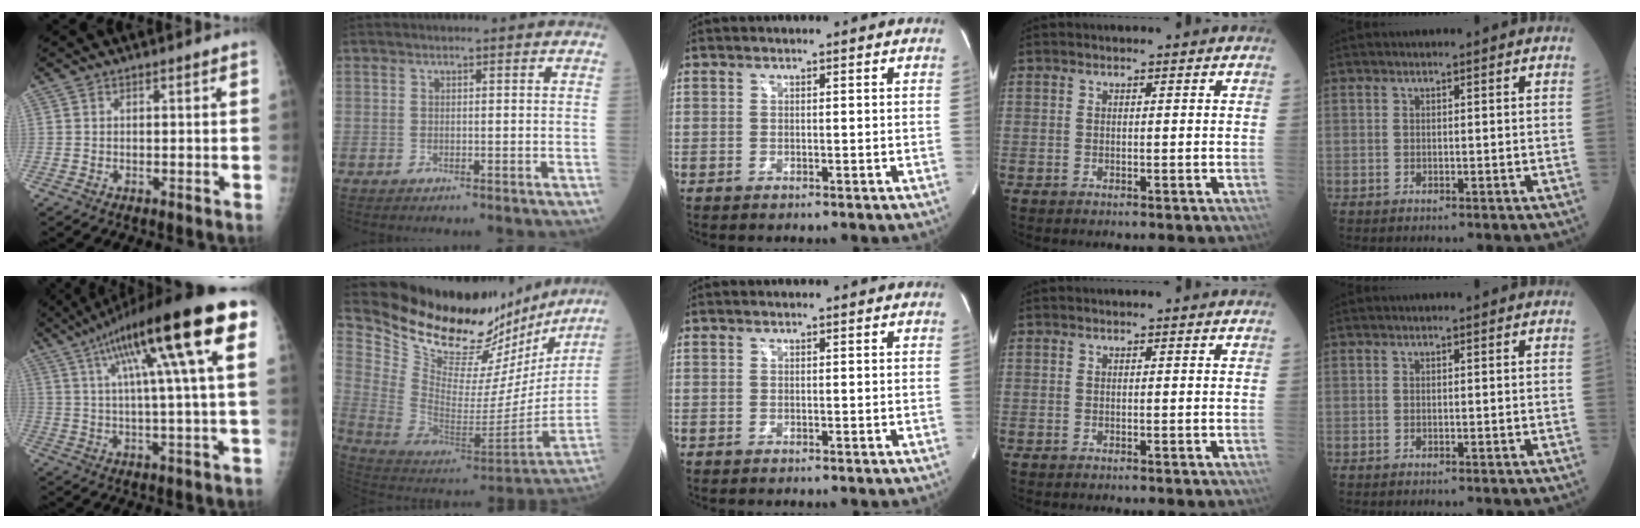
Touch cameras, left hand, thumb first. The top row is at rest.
{"thumb": {"total": 21.5, "force": [8.5, 2.6, 19.6], "torque": [-0.311, 0.019, 0.124]}, "index": {"total": 26.9, "force": [23.0, 8.4, 11.2], "torque": [-0.185, -0.034, 0.352]}}